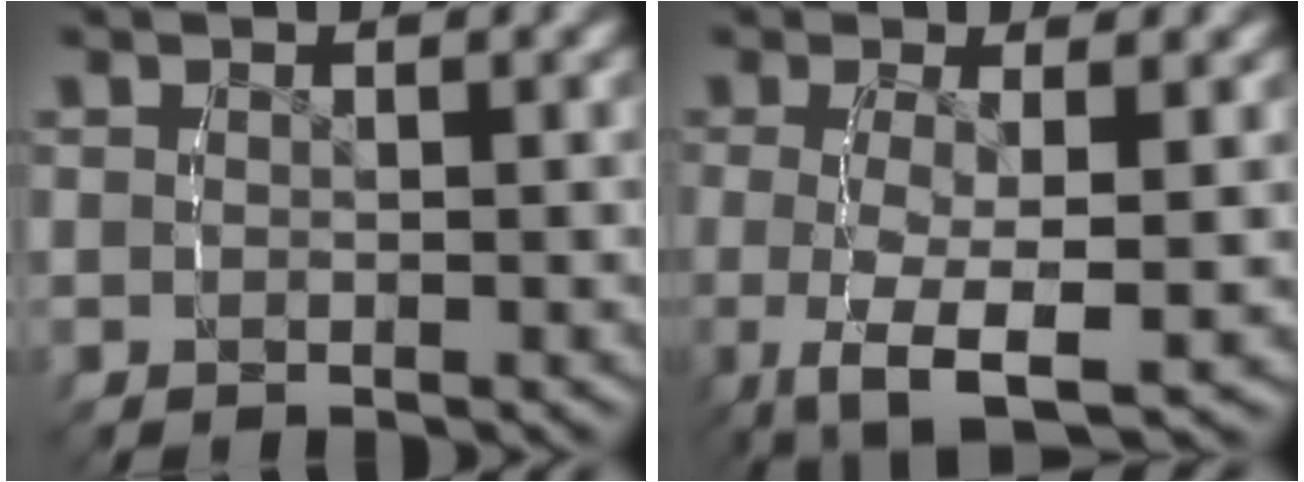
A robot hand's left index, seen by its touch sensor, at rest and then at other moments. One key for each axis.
{"total": 7.5, "fx": -3.3, "fy": 3.4, "fz": 5.9, "tx": -0.149, "ty": -0.051, "tz": -0.024}